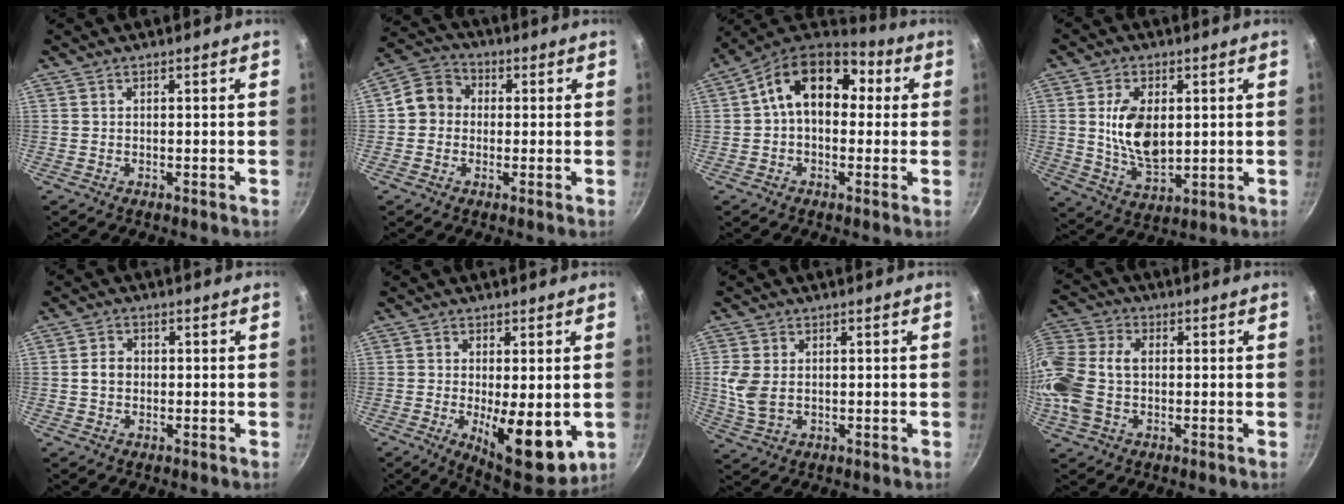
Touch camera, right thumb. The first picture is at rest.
{"total": 7.4, "force": [0.0, 6.5, 3.4], "torque": [-0.043, 0.025, -0.014]}
{"total": 15.1, "force": [2.1, 10.0, 11.1], "torque": [-0.143, 0.045, 0.021]}
{"total": 11.4, "force": [1.4, 6.7, 9.2], "torque": [-0.154, -0.015, 0.037]}
{"total": 3.1, "force": [-0.1, 2.5, 1.8], "torque": [-0.028, 0.009, -0.006]}
{"total": 13.0, "force": [-2.8, 4.9, 11.7], "torque": [-0.158, -0.026, -0.025]}
{"total": 6.1, "force": [0.3, 4.2, 4.4], "torque": [-0.100, -0.001, 0.014]}
{"total": 16.8, "force": [-0.3, 11.6, 12.1], "torque": [-0.314, 0.021, -0.003]}